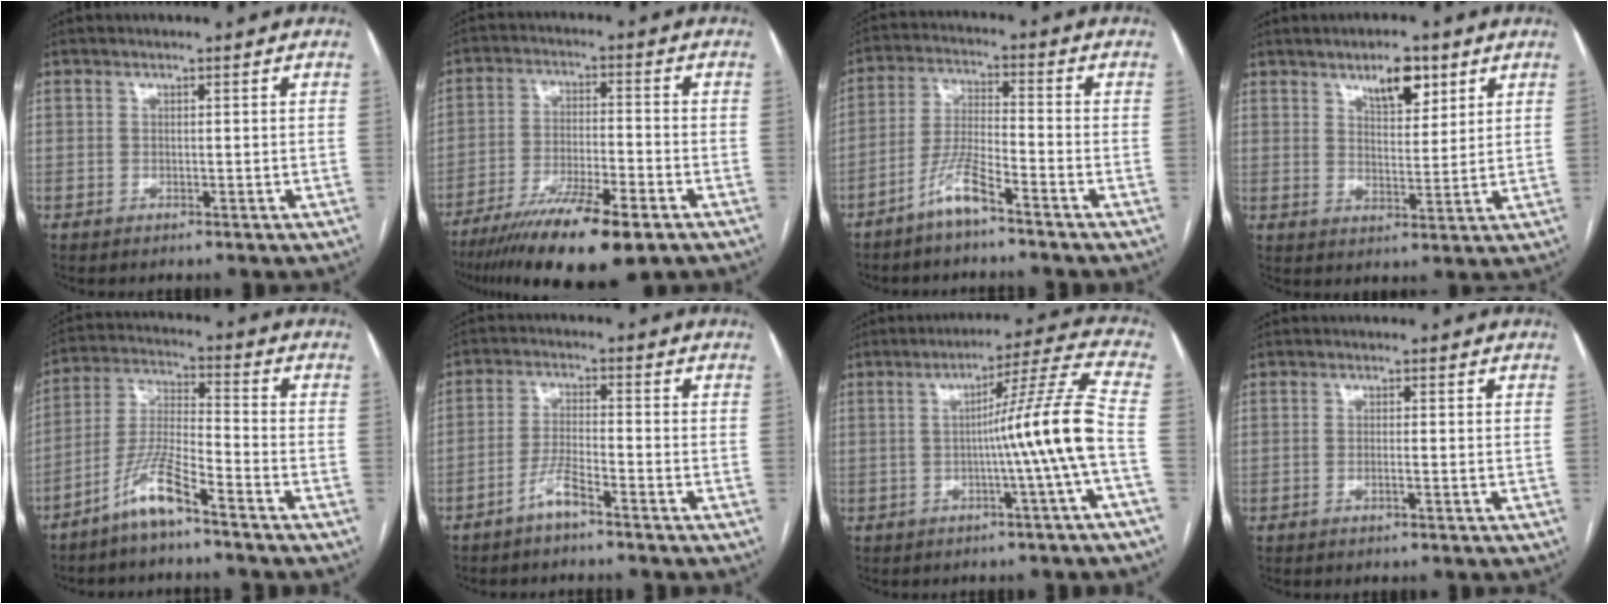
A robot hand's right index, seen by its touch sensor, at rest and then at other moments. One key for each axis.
{"total": 14.3, "fx": -9.7, "fy": 2.4, "fz": 10.3, "tx": -0.182, "ty": -0.031, "tz": -0.163}
{"total": 6.5, "fx": -4.7, "fy": 0.5, "fz": 4.4, "tx": -0.099, "ty": -0.003, "tz": -0.094}
{"total": 6.5, "fx": 4.0, "fy": 2.6, "fz": 4.4, "tx": -0.073, "ty": 0.002, "tz": 0.066}
{"total": 8.4, "fx": -6.0, "fy": 0.5, "fz": 5.9, "tx": -0.131, "ty": -0.011, "tz": -0.122}
{"total": 4.2, "fx": -3.1, "fy": 0.3, "fz": 2.7, "tx": -0.059, "ty": 0.003, "tz": -0.062}
{"total": 10.9, "fx": -2.1, "fy": -2.7, "fz": 10.3, "tx": -0.148, "ty": 0.010, "tz": -0.031}
{"total": 1.0, "fx": -0.4, "fy": 0.0, "fz": 1.0, "tx": -0.019, "ty": 0.000, "tz": -0.007}